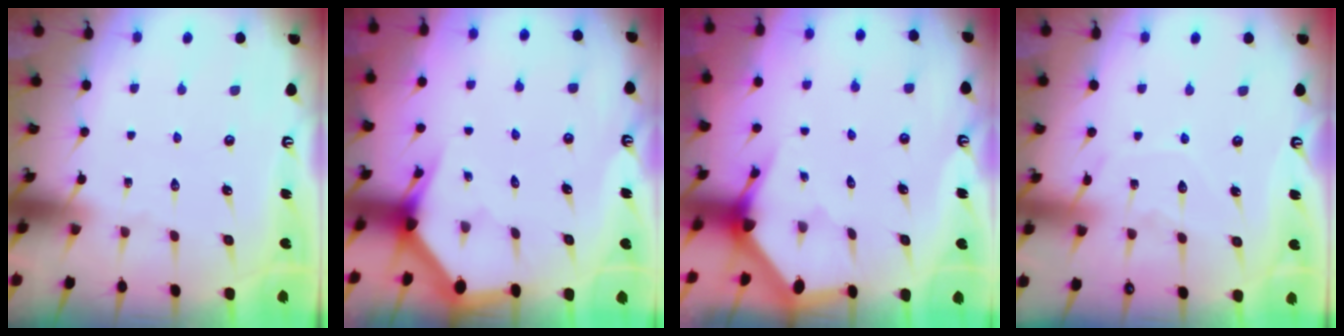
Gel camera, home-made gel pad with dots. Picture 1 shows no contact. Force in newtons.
{"total": 2.8, "press": 2.8, "slide": 0.0}
{"total": 2.9, "press": 2.9, "slide": 0.2}
{"total": 8.0, "press": 8.0, "slide": 0.5}